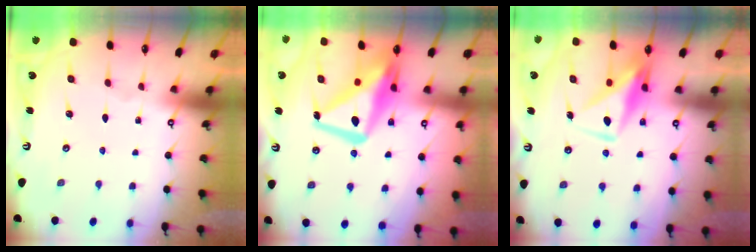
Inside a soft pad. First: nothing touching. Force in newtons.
{"total": 14.5, "press": 14.4, "slide": 1.6}
{"total": 8.0, "press": 7.9, "slide": 0.9}